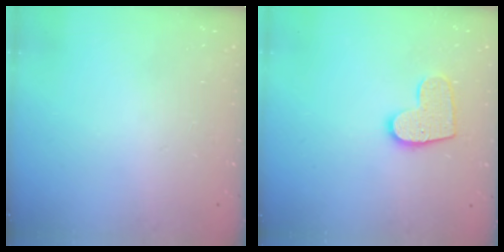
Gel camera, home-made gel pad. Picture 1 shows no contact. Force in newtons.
{"total": 11.3, "press": 11.3, "slide": 0.7}